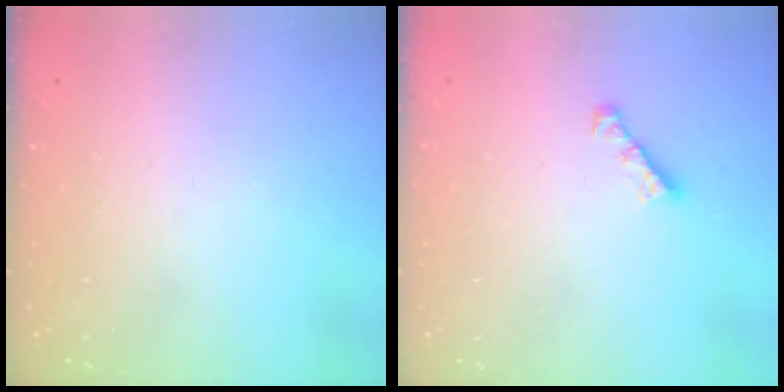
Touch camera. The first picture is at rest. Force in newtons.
{"total": 3.0, "press": 3.0, "slide": 0.3}